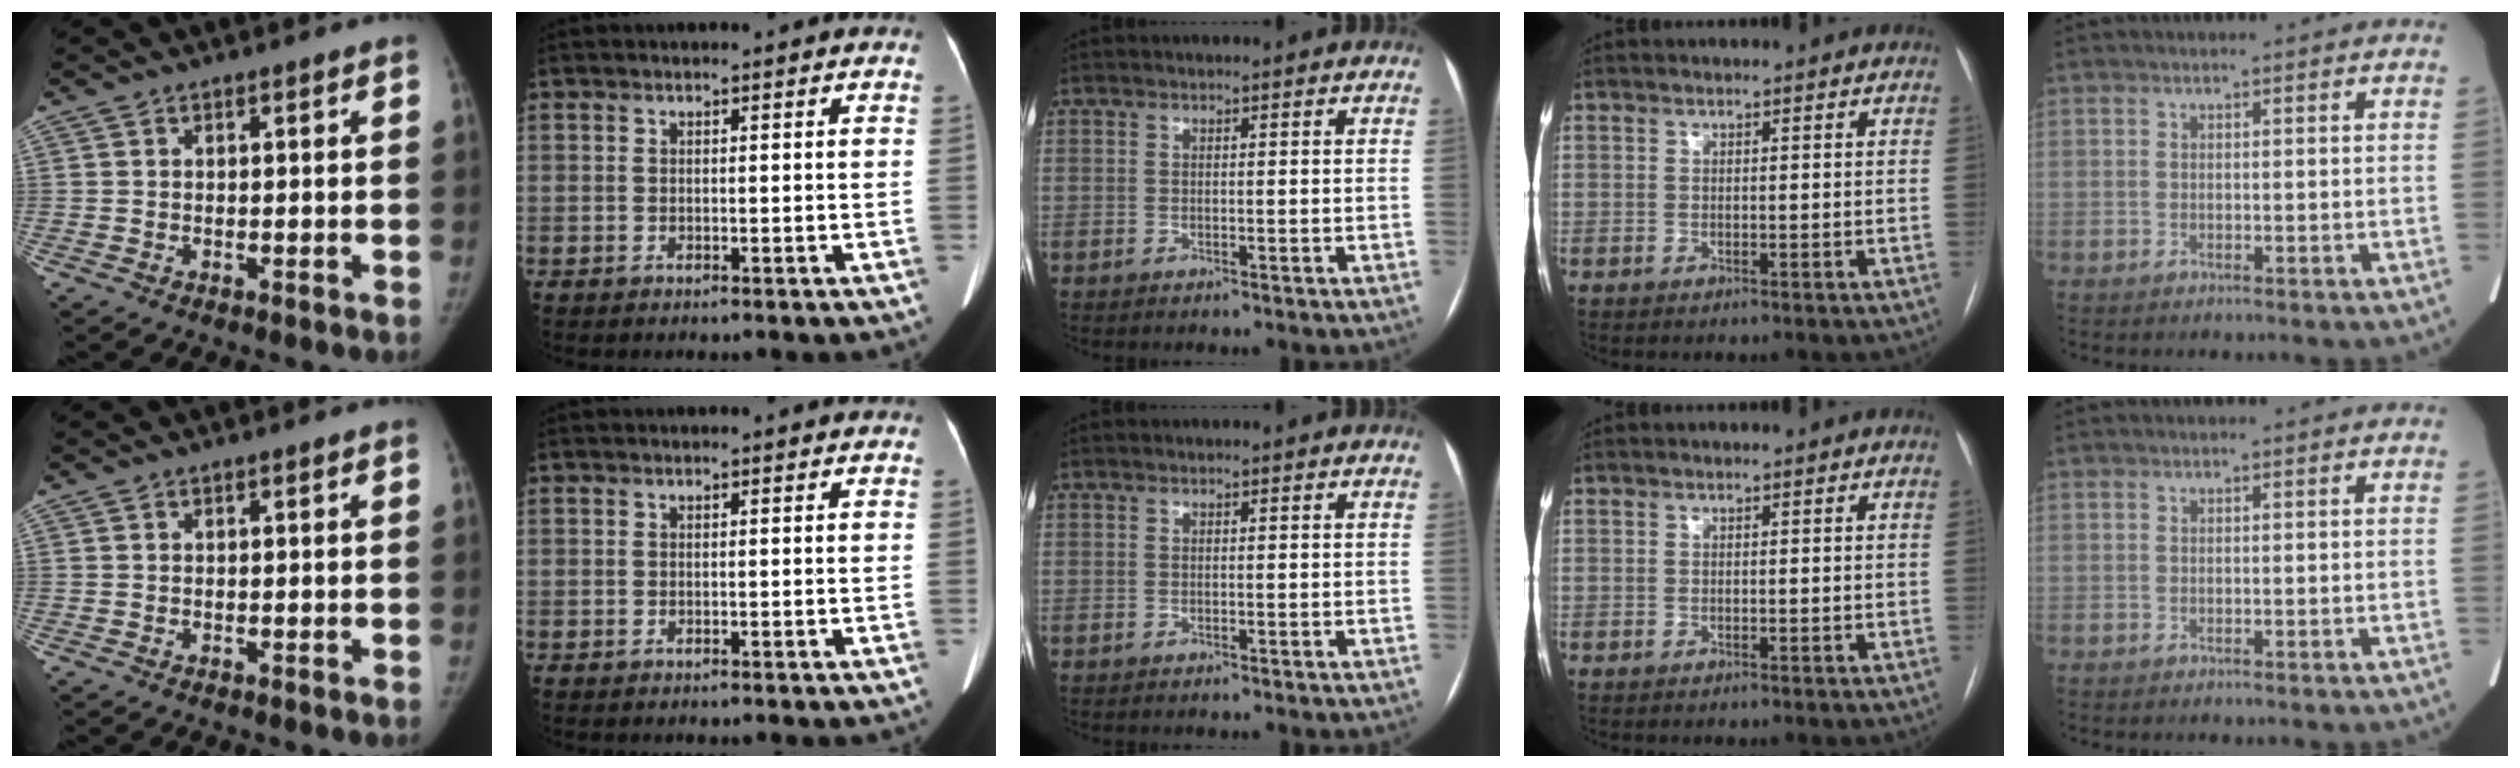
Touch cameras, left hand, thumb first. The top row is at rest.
{}